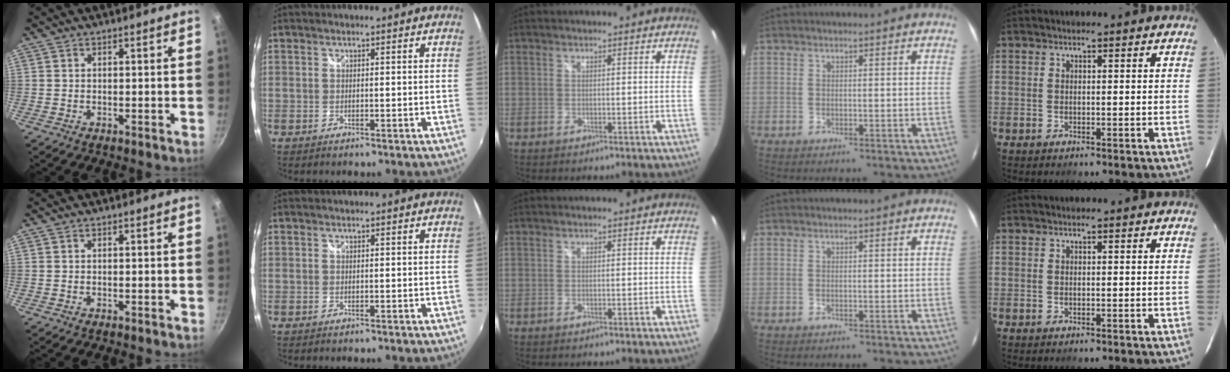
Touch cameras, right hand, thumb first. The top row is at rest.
{}